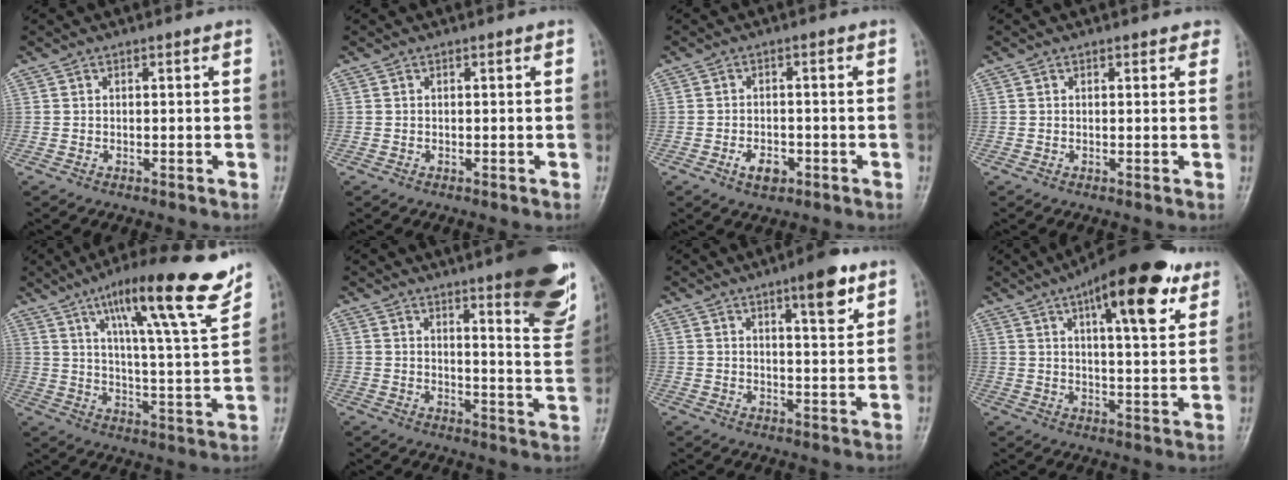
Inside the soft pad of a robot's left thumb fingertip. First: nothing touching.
{"total": 0.0}
{"total": 4.0, "force": [-1.9, 2.5, 2.6], "torque": [-0.037, 0.008, -0.030]}
{"total": 1.4, "force": [1.0, 0.8, 0.5], "torque": [0.010, -0.003, 0.005]}
{"total": 19.3, "force": [12.6, 2.3, 14.4], "torque": [-0.197, -0.058, 0.192]}
{"total": 16.7, "force": [10.3, 3.2, 12.7], "torque": [-0.128, -0.066, 0.131]}
{"total": 7.5, "force": [4.4, 1.8, 5.8], "torque": [-0.073, -0.024, 0.062]}
{"total": 17.7, "force": [9.5, 5.7, 13.8], "torque": [-0.174, -0.025, 0.135]}